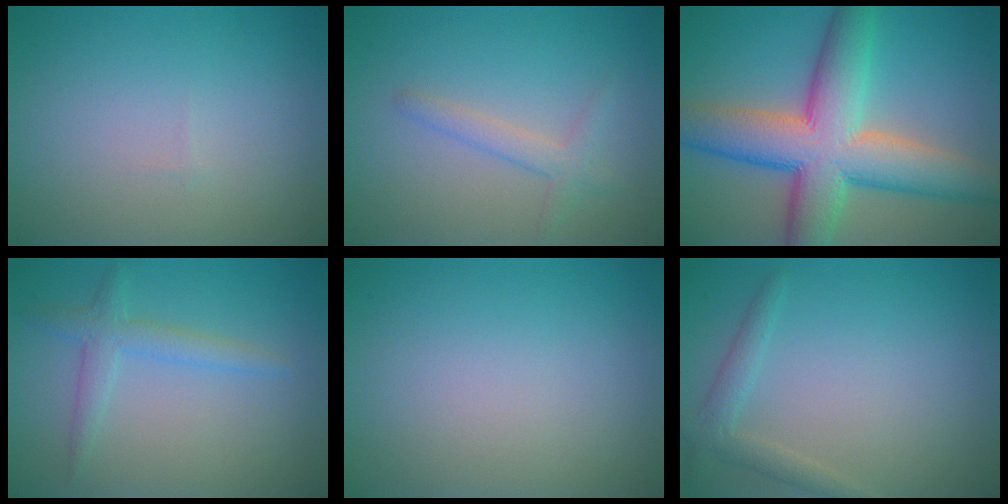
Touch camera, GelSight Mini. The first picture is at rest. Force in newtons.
{"total": 1.9, "press": 1.9, "slide": 0.1}
{"total": 11.2, "press": 11.2, "slide": 0.2}
{"total": 2.3, "press": 2.3, "slide": 0.1}
{"total": 0.0}
{"total": 2.0, "press": 2.0, "slide": 0.1}